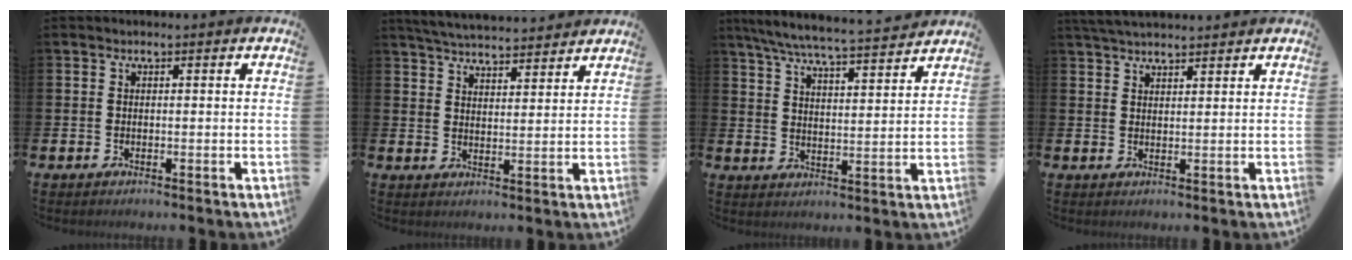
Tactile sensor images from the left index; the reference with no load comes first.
{"total": 5.2, "force": [5.1, 0.4, 0.4], "torque": [-0.020, -0.030, 0.091]}
{"total": 7.0, "force": [6.6, 0.1, 2.4], "torque": [-0.070, -0.044, 0.115]}
{"total": 3.6, "force": [3.4, 0.6, 1.0], "torque": [-0.023, -0.010, 0.063]}